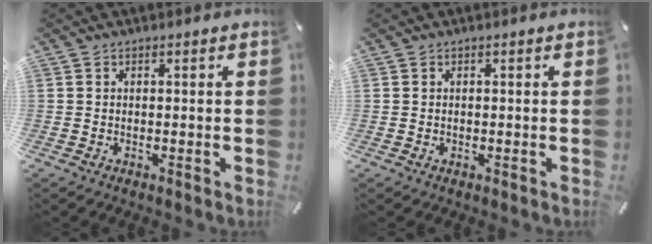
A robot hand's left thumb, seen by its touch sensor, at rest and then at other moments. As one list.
[{"total": 0.0}]